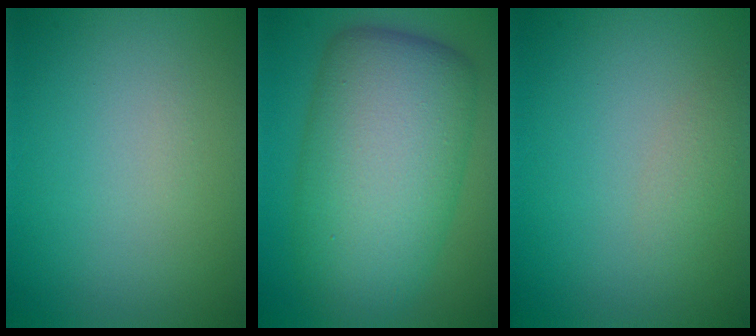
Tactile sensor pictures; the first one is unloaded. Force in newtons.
{"total": 12.2, "press": 12.2, "slide": 0.2}
{"total": 1.1, "press": 1.1, "slide": 0.0}